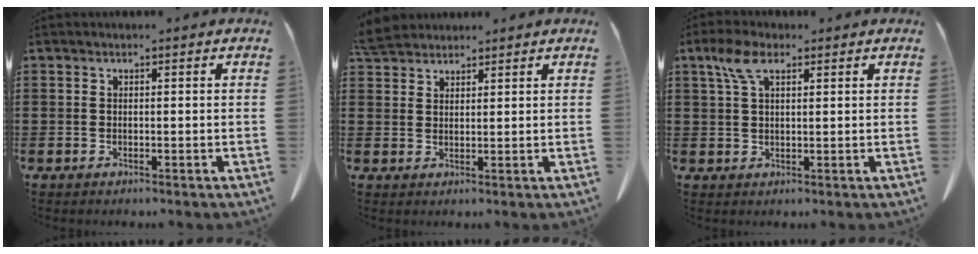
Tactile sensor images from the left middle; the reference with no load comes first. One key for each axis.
{"total": 4.1, "fx": 3.8, "fy": 1.0, "fz": 1.0, "tx": -0.032, "ty": -0.004, "tz": 0.075}
{"total": 5.5, "fx": 2.8, "fy": 2.3, "fz": 4.1, "tx": -0.091, "ty": 0.008, "tz": 0.050}